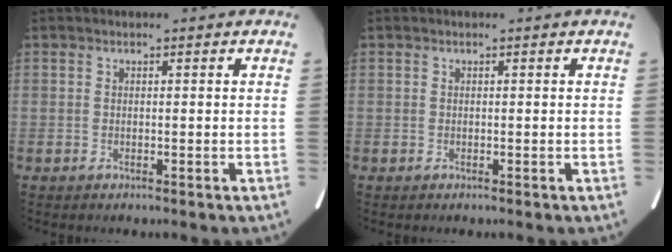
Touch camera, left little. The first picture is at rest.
{"total": 0.0}